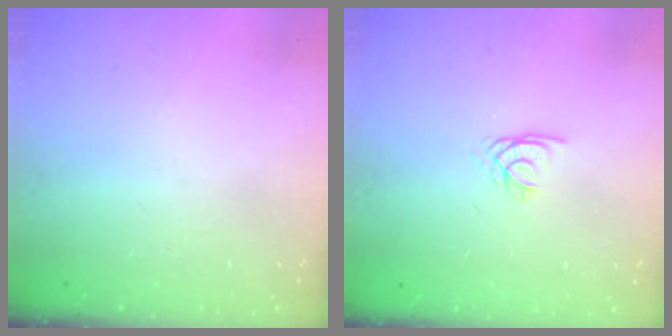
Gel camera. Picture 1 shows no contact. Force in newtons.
{"total": 2.0, "press": 1.9, "slide": 0.4}